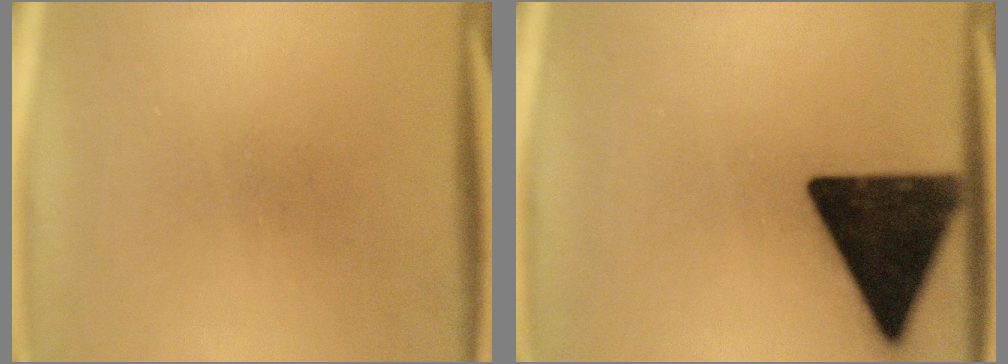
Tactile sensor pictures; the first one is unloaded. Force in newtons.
{"total": 18.0}